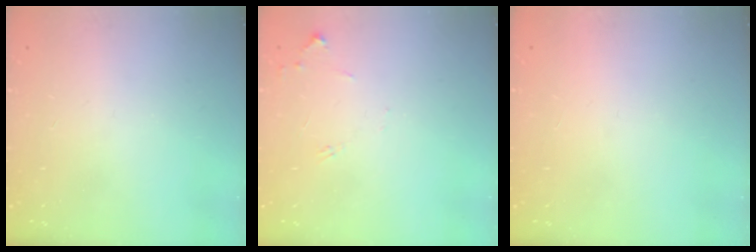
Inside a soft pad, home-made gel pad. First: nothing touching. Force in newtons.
{"total": 6.3, "press": 6.3, "slide": 0.8}
{"total": 1.6, "press": 1.6, "slide": 0.1}